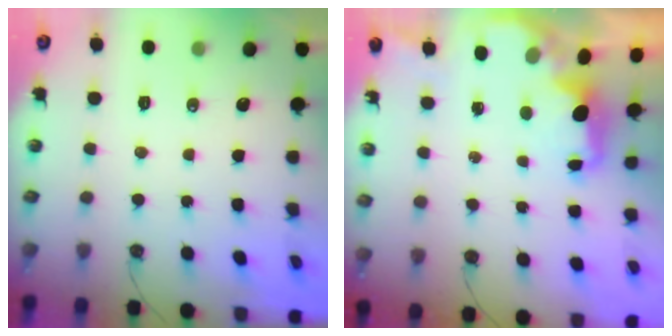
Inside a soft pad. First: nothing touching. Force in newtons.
{"total": 2.1, "press": 2.0, "slide": 0.8}